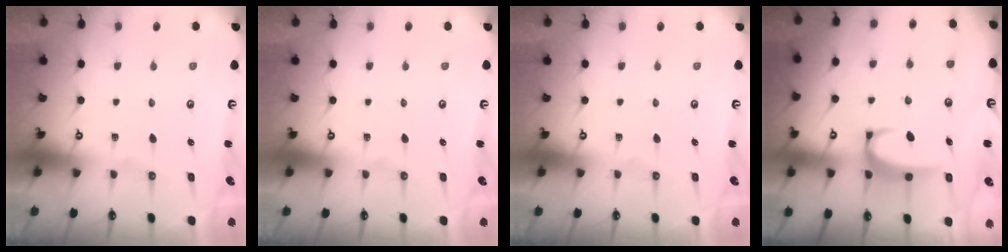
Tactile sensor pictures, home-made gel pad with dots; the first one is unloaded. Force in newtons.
{"total": 0.0}
{"total": 0.0}
{"total": 3.2, "press": 3.1, "slide": 0.4}